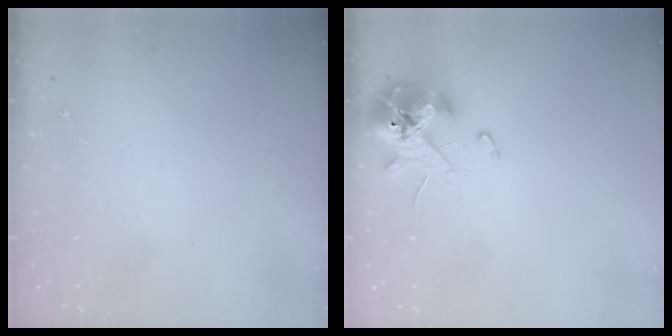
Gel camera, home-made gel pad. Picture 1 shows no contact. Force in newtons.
{"total": 13.0, "press": 12.8, "slide": 1.8}